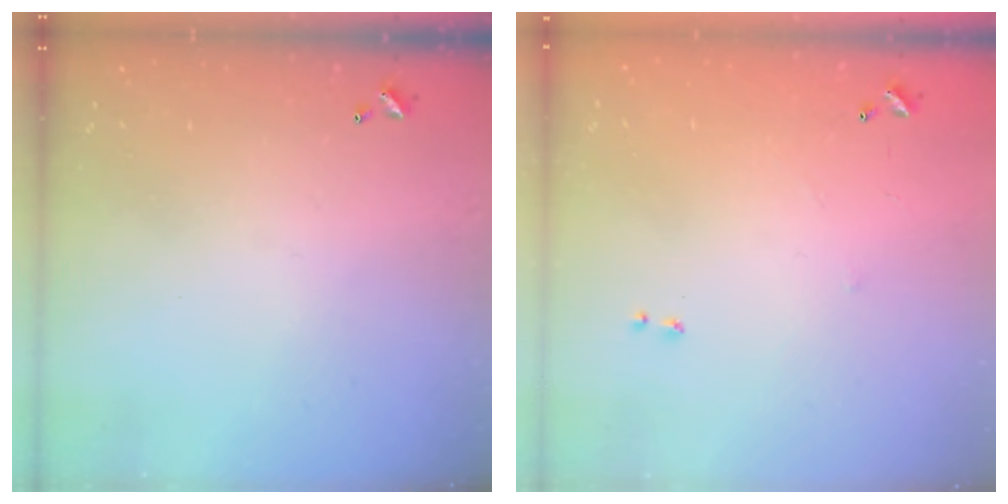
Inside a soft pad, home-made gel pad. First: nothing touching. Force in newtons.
{"total": 6.4, "press": 6.3, "slide": 0.8}